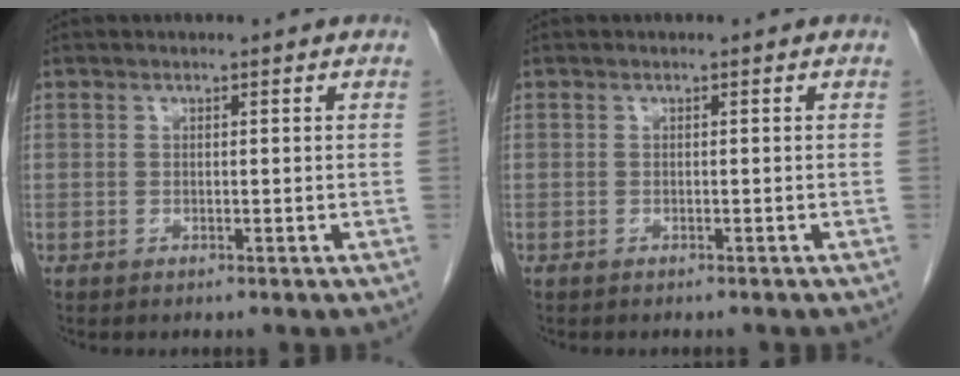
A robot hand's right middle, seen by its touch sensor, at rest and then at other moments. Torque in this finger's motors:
{"motor_torque": [-0.09, 0.11, 0.02, 0.00]}